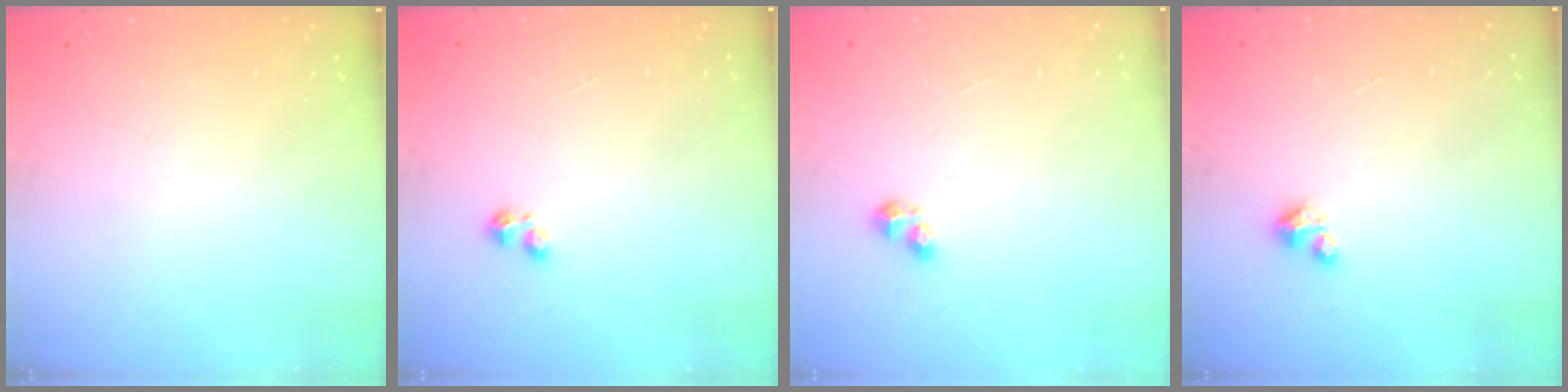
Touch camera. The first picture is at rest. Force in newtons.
{"total": 2.9, "press": 2.8, "slide": 0.5}
{"total": 3.1, "press": 3.1, "slide": 0.4}
{"total": 2.0, "press": 2.0, "slide": 0.3}